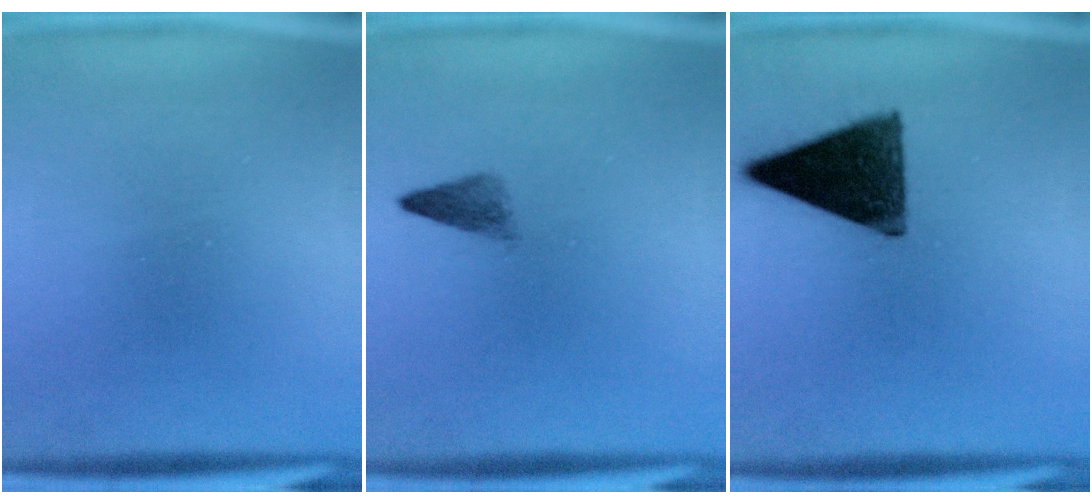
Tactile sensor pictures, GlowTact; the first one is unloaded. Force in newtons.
{"total": 2.1}
{"total": 13.7}